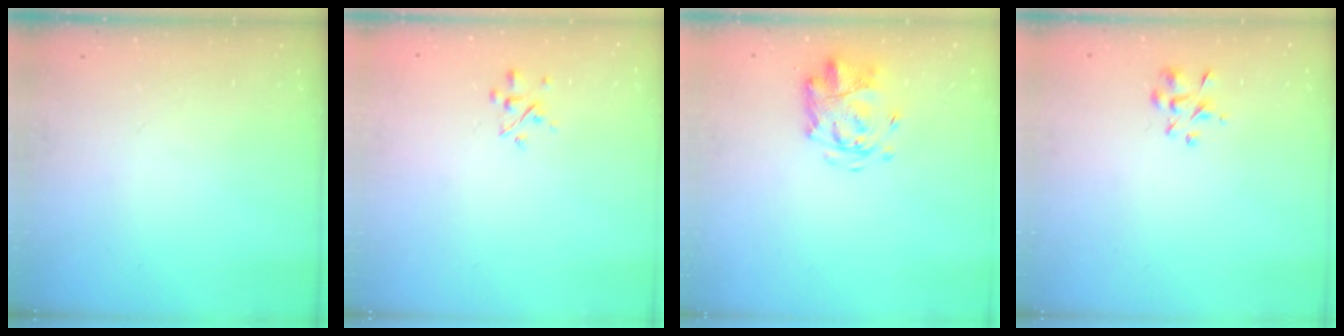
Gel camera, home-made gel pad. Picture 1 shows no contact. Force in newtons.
{"total": 2.8, "press": 2.7, "slide": 0.8}
{"total": 4.4, "press": 4.4, "slide": 0.6}
{"total": 2.9, "press": 2.7, "slide": 1.0}